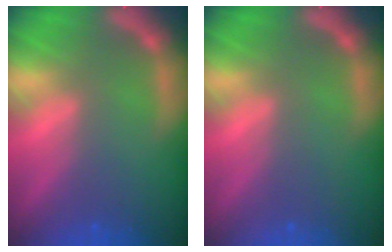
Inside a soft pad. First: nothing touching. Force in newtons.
{"total": 0.0}